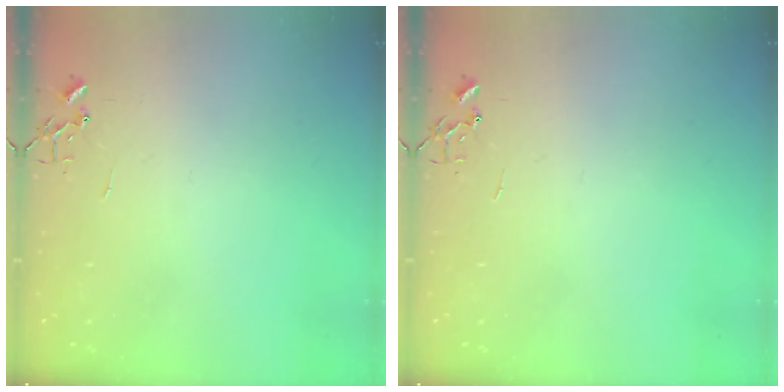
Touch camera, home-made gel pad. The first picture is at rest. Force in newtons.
{"total": 0.0}